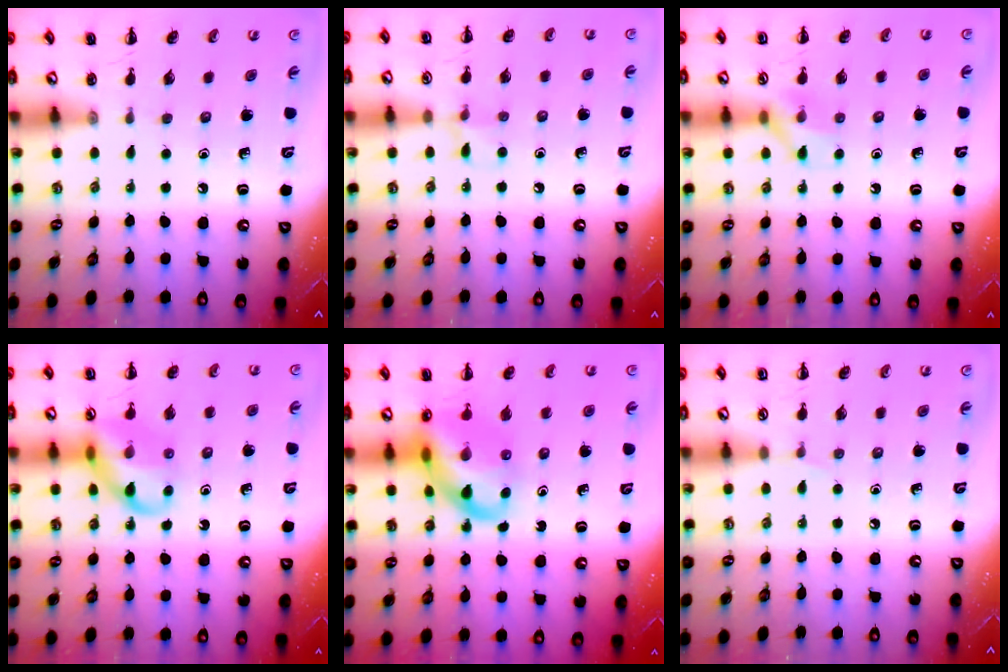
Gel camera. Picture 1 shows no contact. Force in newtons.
{"total": 5.4, "press": 5.1, "slide": 2.0}
{"total": 7.2, "press": 7.2, "slide": 0.1}
{"total": 11.9, "press": 11.7, "slide": 1.9}
{"total": 14.6, "press": 14.2, "slide": 3.6}
{"total": 3.1, "press": 2.9, "slide": 1.1}